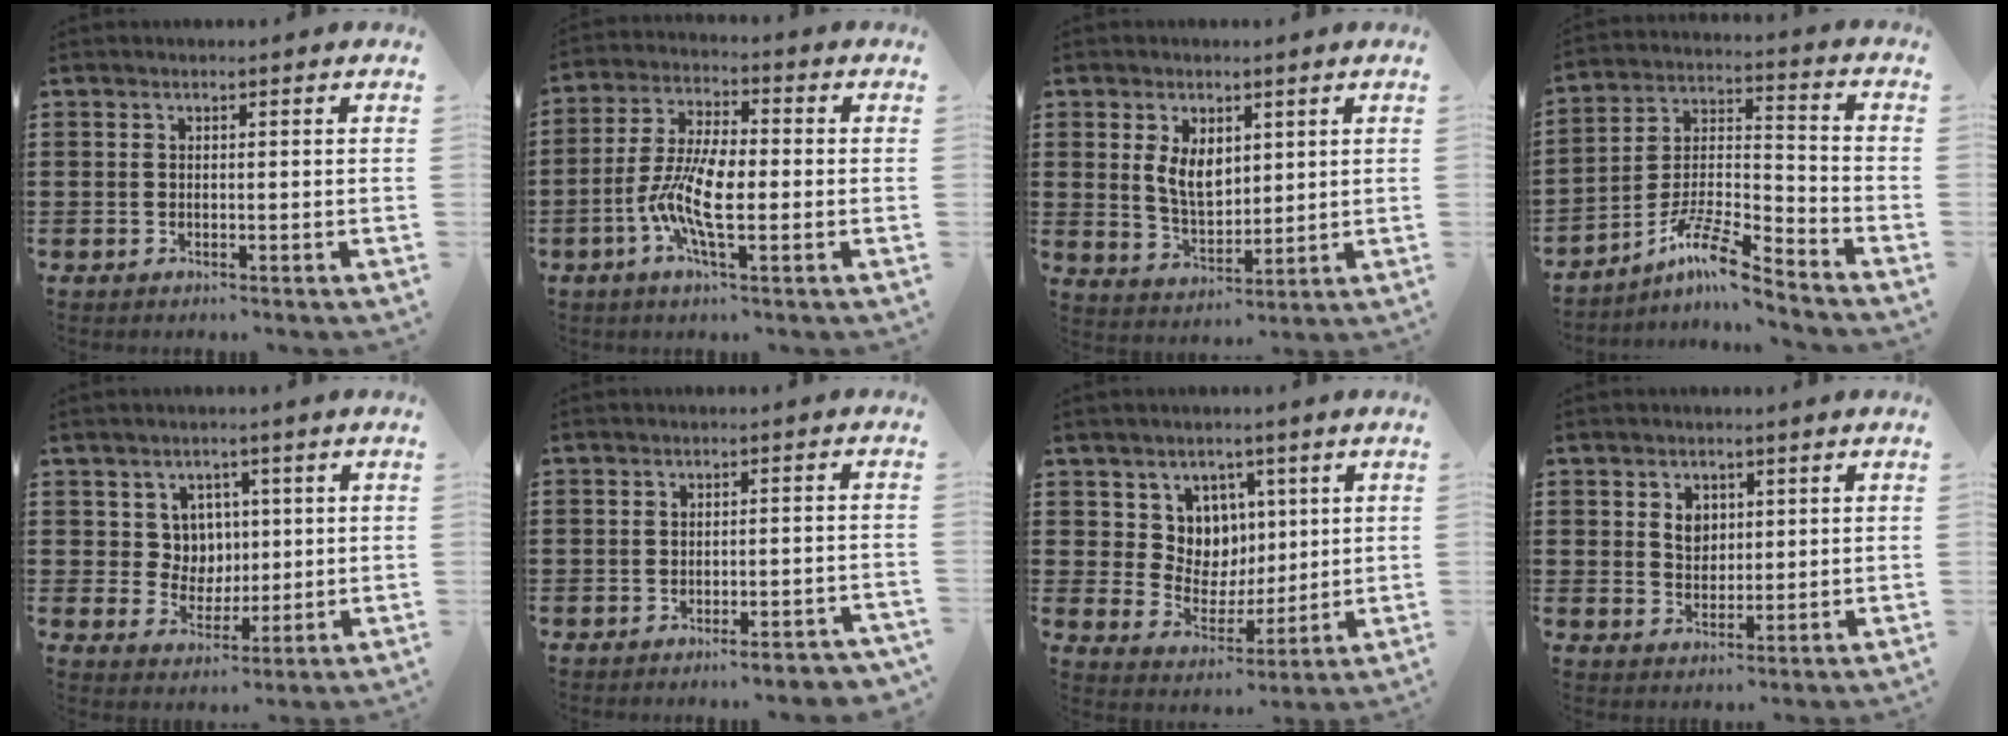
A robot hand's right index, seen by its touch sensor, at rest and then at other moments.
{"total": 9.3, "force": [-2.3, 3.1, 8.5], "torque": [-0.190, -0.010, -0.051]}
{"total": 5.9, "force": [2.0, 3.6, 4.2], "torque": [-0.084, 0.007, 0.036]}
{"total": 9.9, "force": [-7.8, 1.4, 6.0], "torque": [-0.124, 0.006, -0.153]}
{"total": 4.9, "force": [1.6, 4.5, 1.1], "torque": [-0.044, 0.013, 0.029]}
{"total": 2.7, "force": [-2.4, 0.0, 1.4], "torque": [-0.023, -0.002, -0.046]}
{"total": 6.9, "force": [3.3, 6.0, 0.5], "torque": [-0.047, -0.016, 0.062]}
{"total": 3.1, "force": [1.2, 2.5, 1.6], "torque": [-0.031, 0.007, 0.018]}